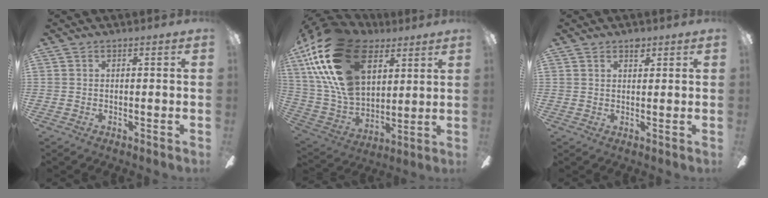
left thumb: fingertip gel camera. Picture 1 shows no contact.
{"total": 26.4, "force": [13.0, 15.5, 17.0], "torque": [-0.364, -0.048, 0.231]}
{"total": 2.6, "force": [1.7, 1.3, 1.3], "torque": [-0.013, -0.002, 0.027]}